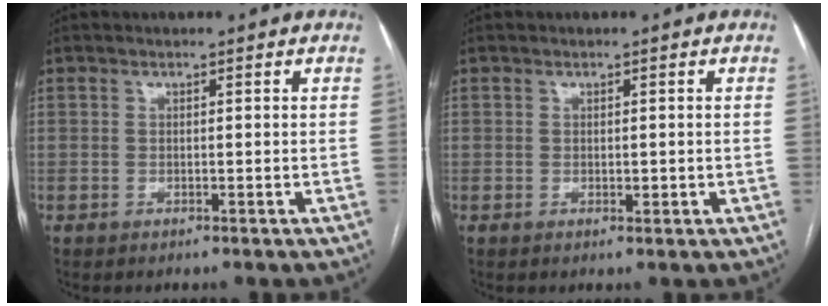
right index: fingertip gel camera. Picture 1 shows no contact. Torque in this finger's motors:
{"motor_torque": [0.19, 0.24, 0.00, 0.02]}